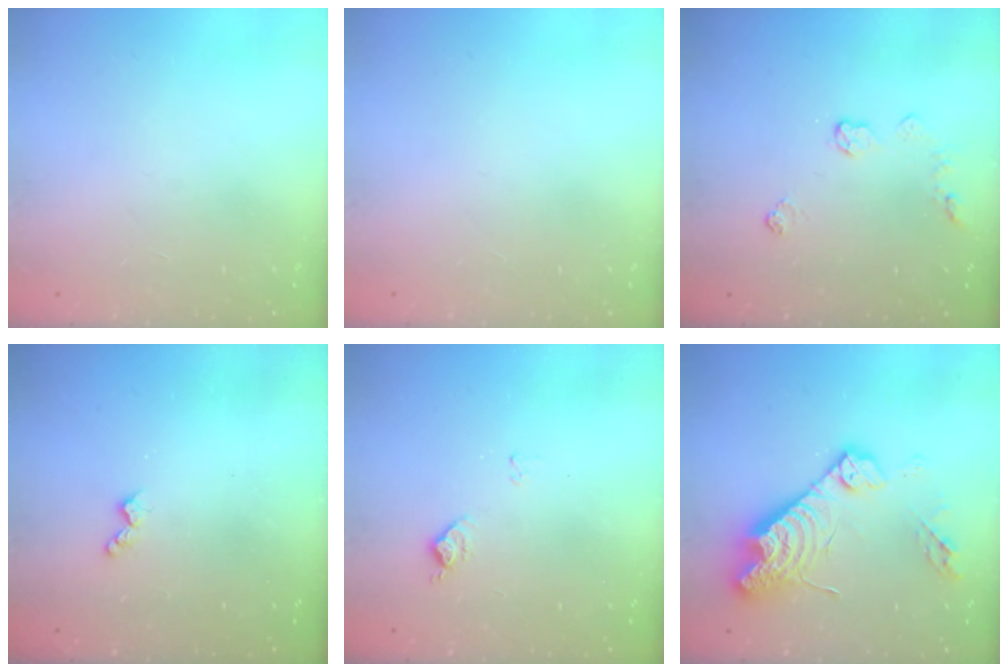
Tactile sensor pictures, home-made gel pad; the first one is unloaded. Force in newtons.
{"total": 0.0}
{"total": 4.7, "press": 4.6, "slide": 0.7}
{"total": 3.4, "press": 3.4, "slide": 0.6}
{"total": 7.7, "press": 7.6, "slide": 0.8}
{"total": 19.2, "press": 19.1, "slide": 1.9}